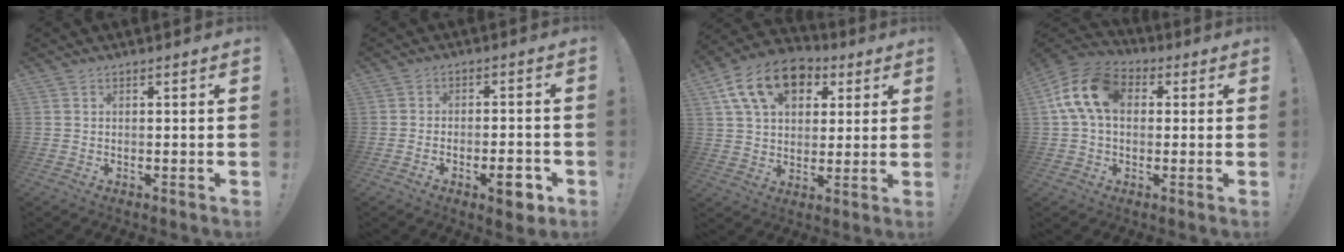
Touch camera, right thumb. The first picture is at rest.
{"total": 6.9, "force": [-3.5, 2.8, 5.2], "torque": [-0.061, 0.017, -0.056]}
{"total": 16.8, "force": [7.1, 11.4, 10.1], "torque": [-0.168, -0.016, 0.135]}
{"total": 15.0, "force": [3.2, 10.2, 10.5], "torque": [-0.192, 0.014, 0.061]}